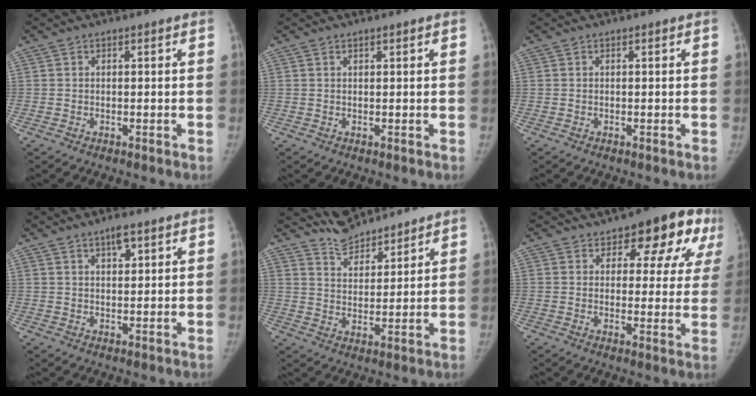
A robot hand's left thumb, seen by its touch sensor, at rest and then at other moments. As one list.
[{"total": 0.5, "force": [0.4, 0.1, 0.3], "torque": [-0.007, -0.002, 0.008]}, {"total": 0.0}, {"total": 3.4, "force": [2.0, 1.3, 2.3], "torque": [-0.030, -0.011, 0.034]}, {"total": 6.9, "force": [6.6, 1.9, 0.5], "torque": [0.007, -0.042, 0.128]}, {"total": 13.1, "force": [7.4, 6.5, 8.6], "torque": [-0.058, -0.028, 0.085]}]